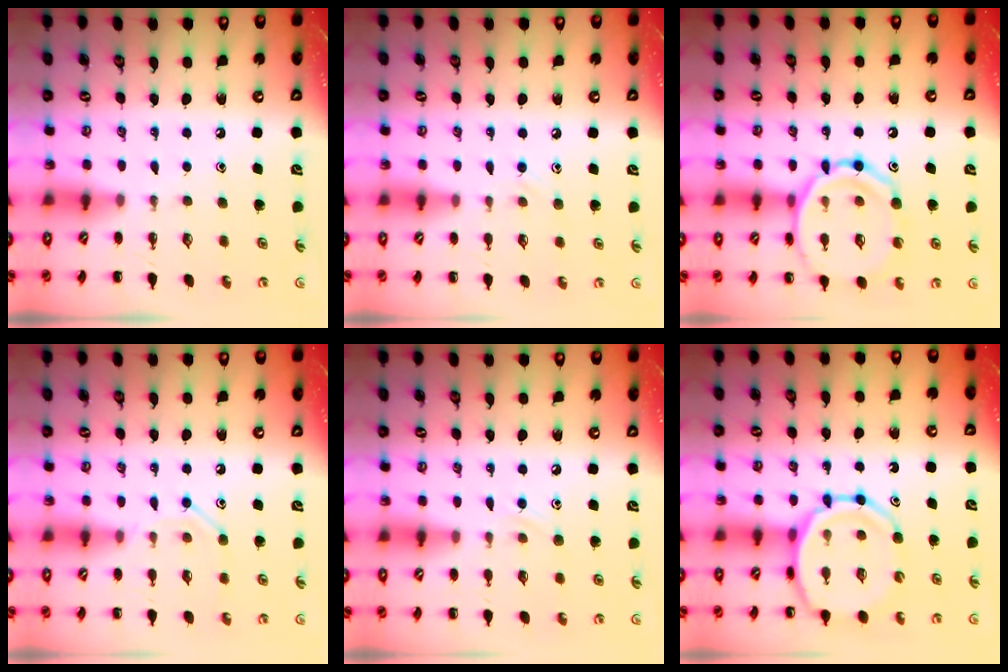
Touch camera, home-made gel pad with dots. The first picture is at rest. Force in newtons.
{"total": 5.3, "press": 4.9, "slide": 1.9}
{"total": 16.9, "press": 16.8, "slide": 1.9}
{"total": 8.1, "press": 7.9, "slide": 1.4}
{"total": 6.7, "press": 6.5, "slide": 1.6}
{"total": 13.0, "press": 12.6, "slide": 3.4}